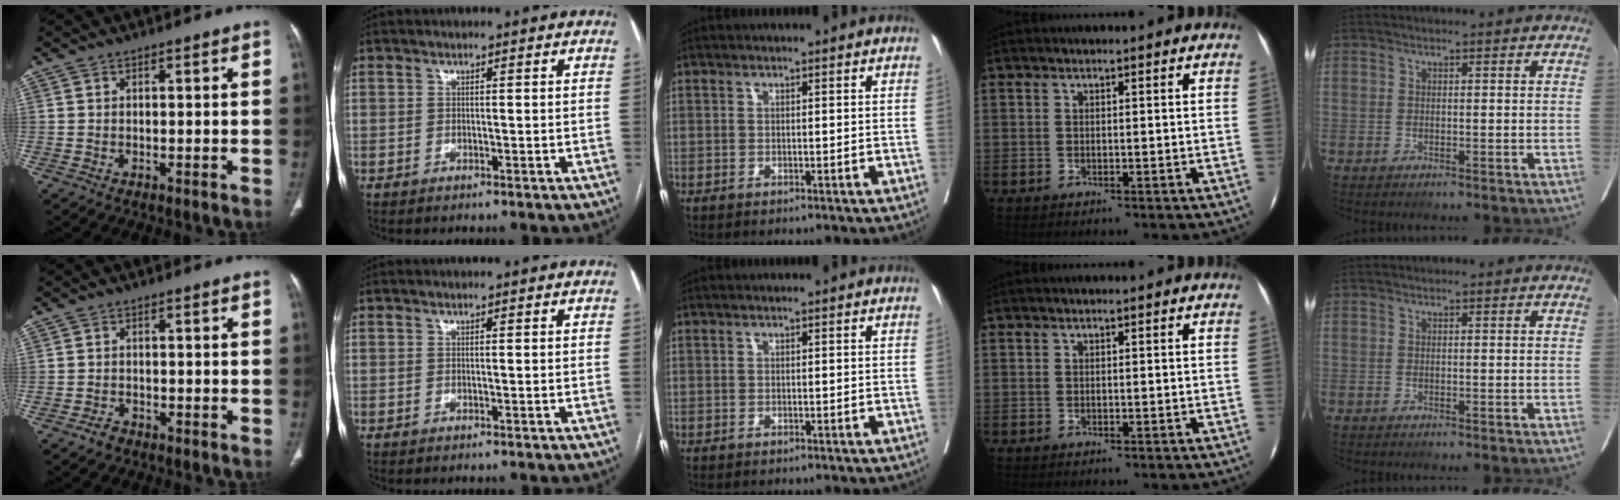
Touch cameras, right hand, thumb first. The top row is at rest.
{"thumb": {"total": 1.8, "force": [-1.3, 1.1, 0.6], "torque": [-0.016, 0.008, -0.022]}}